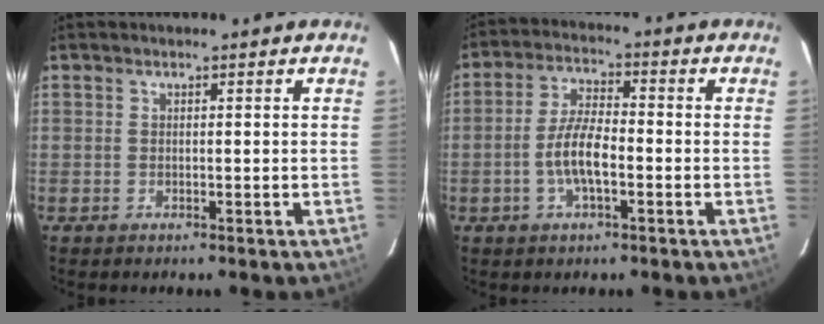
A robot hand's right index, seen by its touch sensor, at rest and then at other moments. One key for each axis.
{"total": 7.3, "fx": -2.2, "fy": 2.4, "fz": 6.6, "tx": -0.133, "ty": 0.006, "tz": -0.042}